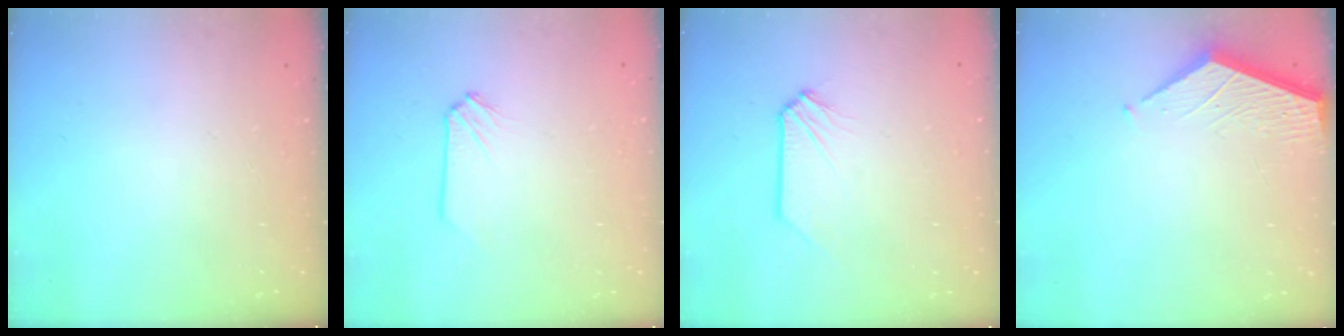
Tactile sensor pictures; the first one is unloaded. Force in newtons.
{"total": 0.0}
{"total": 0.0}
{"total": 3.4, "press": 3.4, "slide": 0.4}